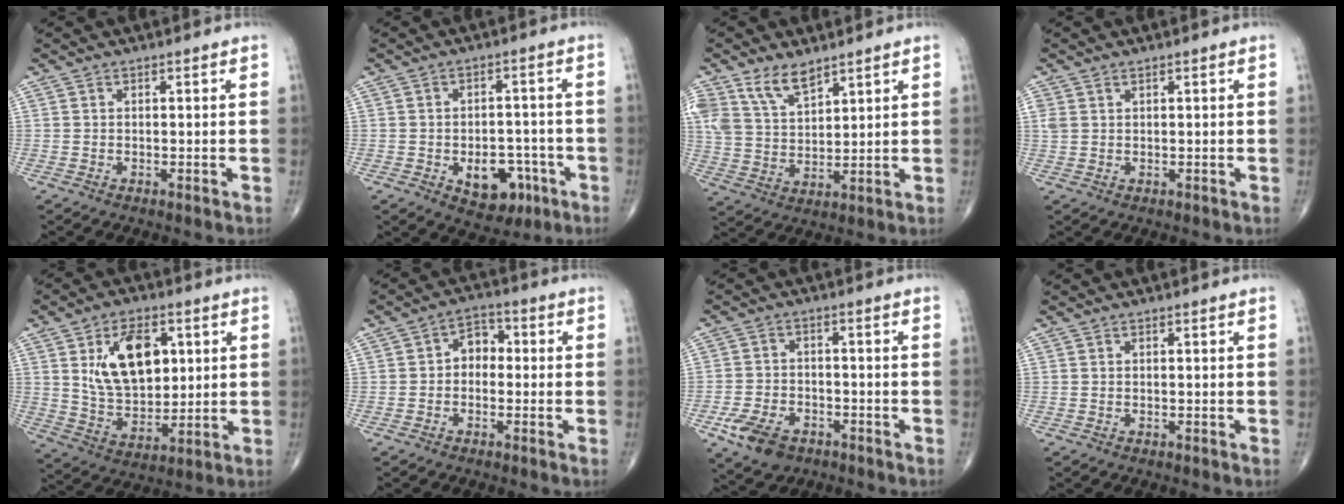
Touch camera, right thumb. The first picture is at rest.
{"total": 9.2, "force": [-3.6, 6.0, 6.0], "torque": [-0.045, 0.027, -0.039]}
{"total": 8.9, "force": [6.2, 4.4, 4.7], "torque": [-0.077, -0.031, 0.131]}
{"total": 1.8, "force": [1.1, 1.1, 1.0], "torque": [-0.022, 0.005, 0.028]}
{"total": 14.9, "force": [4.3, 9.0, 11.0], "torque": [-0.158, -0.020, 0.088]}
{"total": 4.8, "force": [-0.3, 3.6, 3.1], "torque": [-0.025, 0.021, -0.019]}
{"total": 8.0, "force": [-4.3, 5.2, 4.4], "torque": [-0.078, 0.018, -0.072]}
{"total": 0.0}